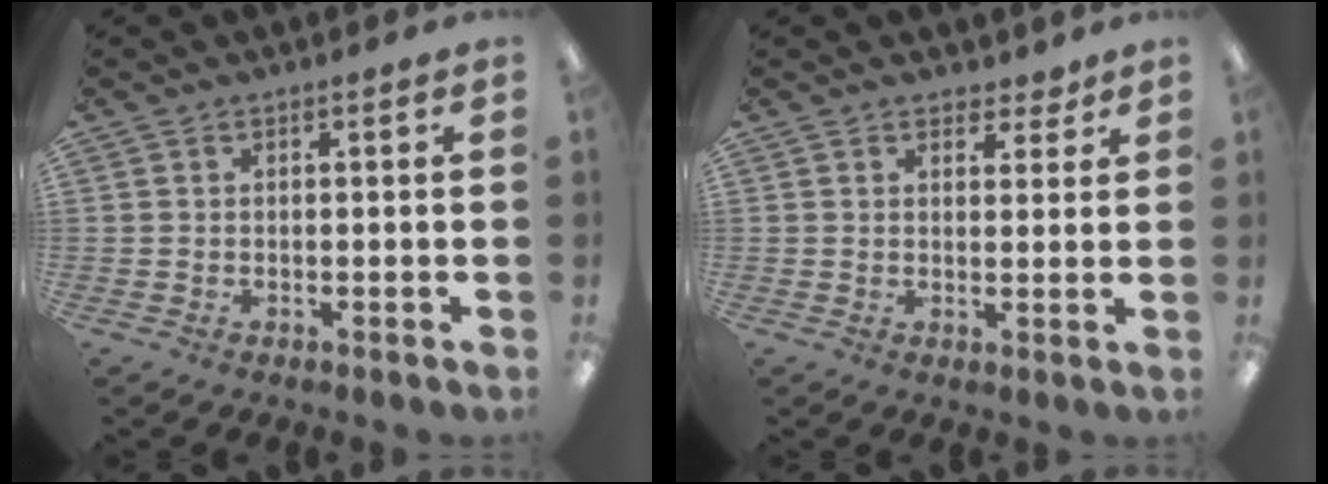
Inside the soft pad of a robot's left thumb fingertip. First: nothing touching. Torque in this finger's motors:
{"motor_torque": [-0.05, 0.05, 0.02, -0.04, 0.05]}